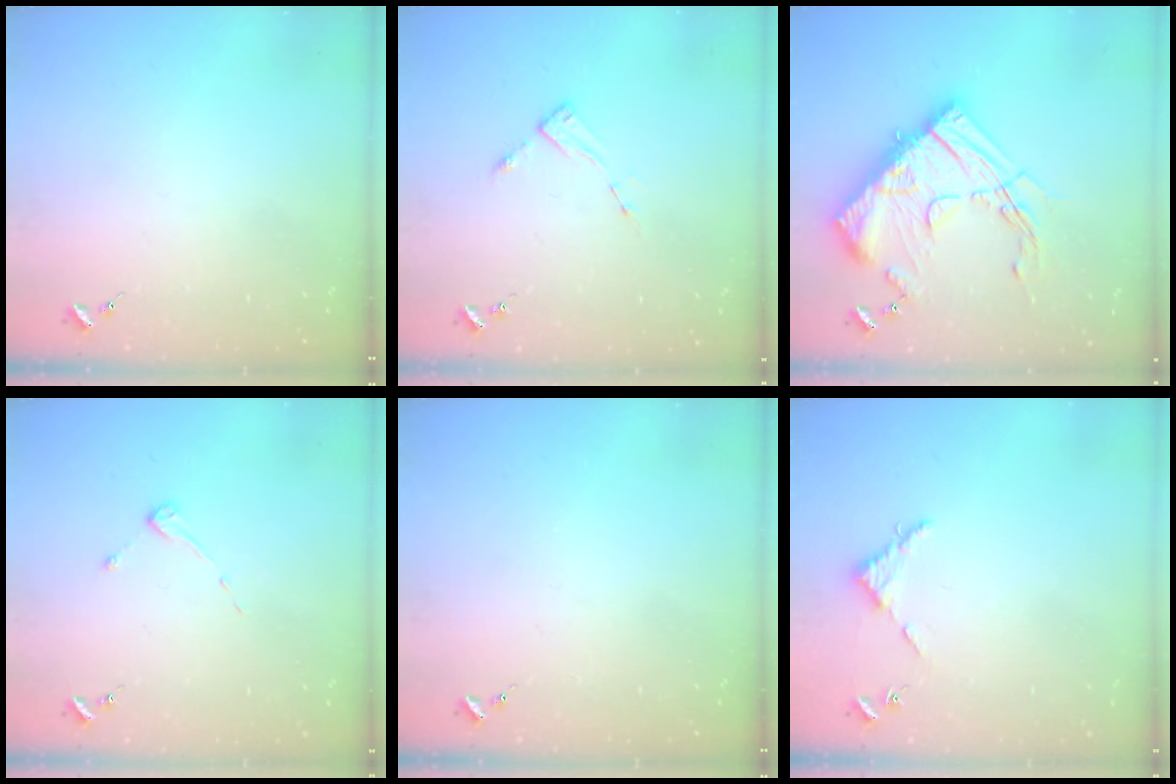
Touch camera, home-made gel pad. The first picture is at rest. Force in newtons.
{"total": 3.7, "press": 3.7, "slide": 0.5}
{"total": 24.7, "press": 24.6, "slide": 2.4}
{"total": 2.9, "press": 2.8, "slide": 0.3}
{"total": 0.0}
{"total": 3.1, "press": 3.1, "slide": 0.3}